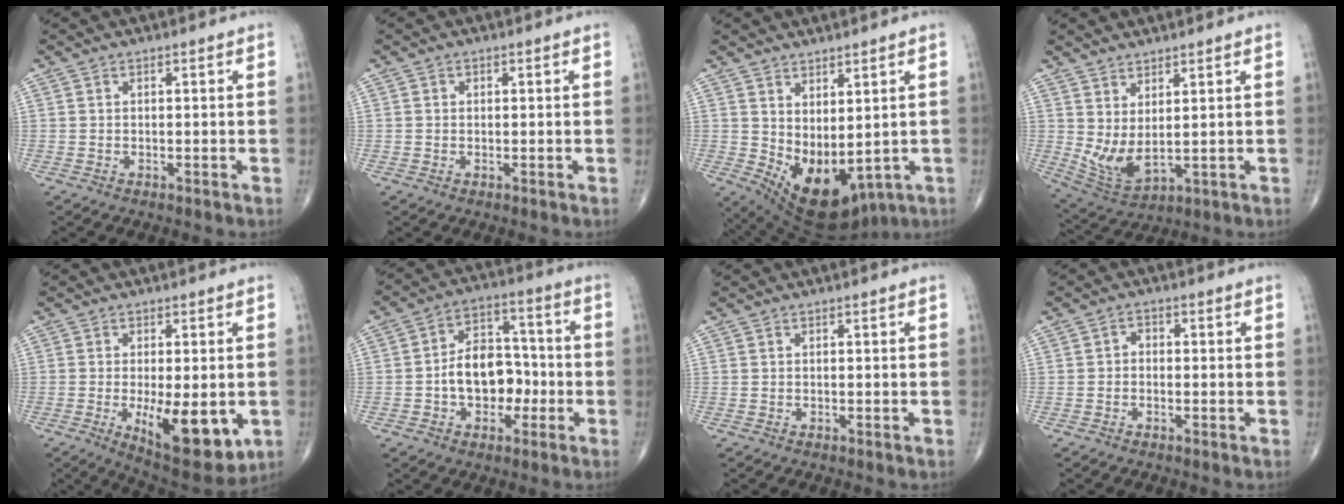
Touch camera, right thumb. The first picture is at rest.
{"total": 0.6, "force": [0.1, 0.6, 0.2], "torque": [0.001, 0.001, 0.001]}
{"total": 13.3, "force": [-0.4, 6.9, 11.4], "torque": [-0.173, -0.022, 0.027]}
{"total": 7.6, "force": [1.7, 3.2, 6.7], "torque": [-0.137, -0.025, 0.049]}
{"total": 12.5, "force": [-3.0, 5.0, 11.0], "torque": [-0.151, -0.022, -0.033]}
{"total": 11.2, "force": [-2.3, 7.9, 7.7], "torque": [-0.081, 0.042, -0.044]}
{"total": 0.0}
{"total": 1.5, "force": [-0.3, 1.2, 0.8], "torque": [-0.003, 0.007, -0.013]}